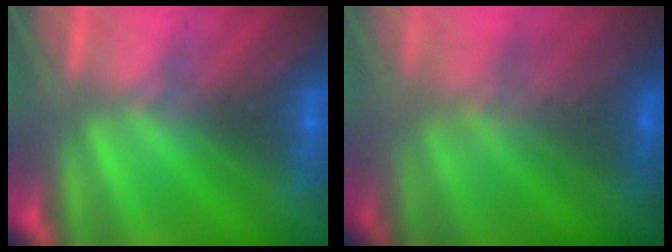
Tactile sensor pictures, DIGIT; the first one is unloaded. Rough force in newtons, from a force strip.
{"total": 3.7}